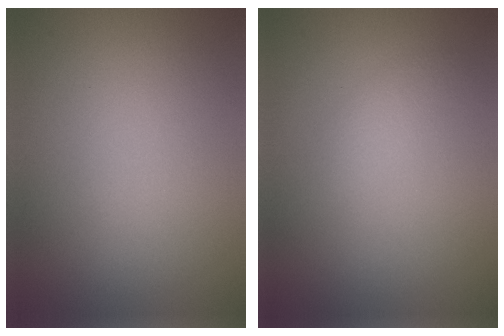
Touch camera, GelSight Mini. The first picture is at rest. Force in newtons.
{"total": 1.2, "press": 1.2, "slide": 0.0}